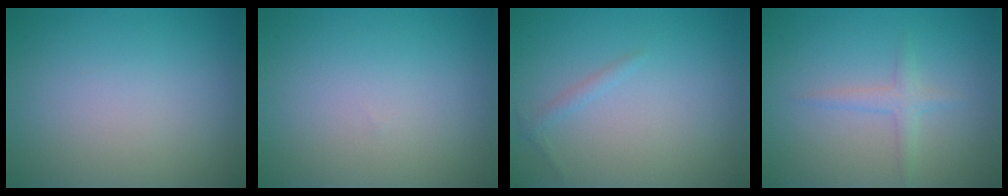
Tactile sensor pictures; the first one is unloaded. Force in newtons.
{"total": 0.0}
{"total": 0.8, "press": 0.8, "slide": 0.0}
{"total": 1.5, "press": 1.5, "slide": 0.1}